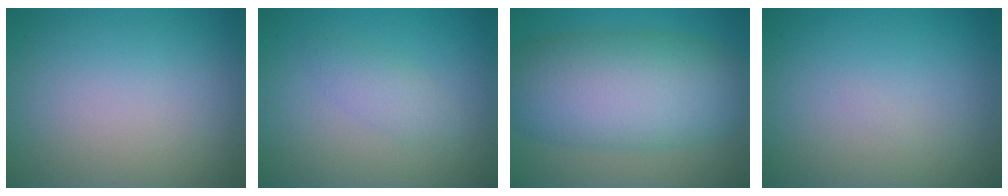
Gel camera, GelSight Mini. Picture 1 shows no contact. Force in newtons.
{"total": 1.7, "press": 1.7, "slide": 0.1}
{"total": 10.5, "press": 10.5, "slide": 0.2}
{"total": 0.0}